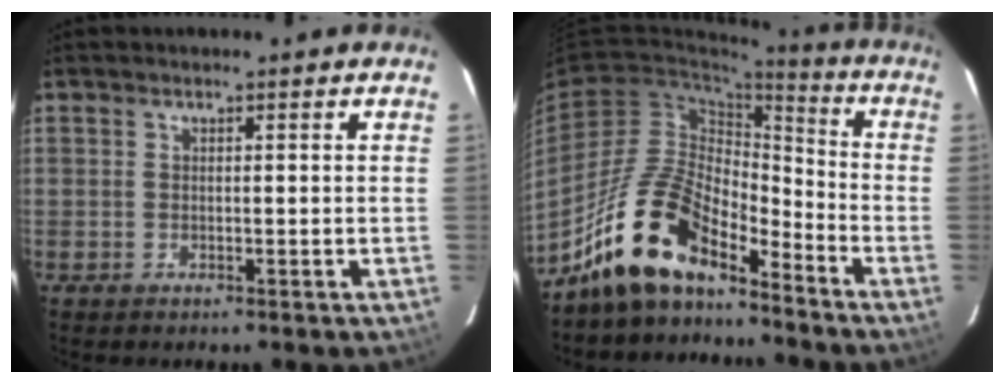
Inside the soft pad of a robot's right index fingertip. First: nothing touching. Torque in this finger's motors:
{"motor_torque": [0.75, -0.97, 1.05, 0.21]}